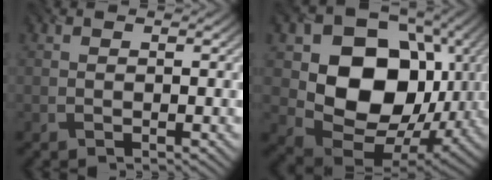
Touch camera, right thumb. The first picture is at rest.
{"total": 15.3, "force": [1.8, 11.9, 9.5], "torque": [-0.156, -0.021, 0.034]}